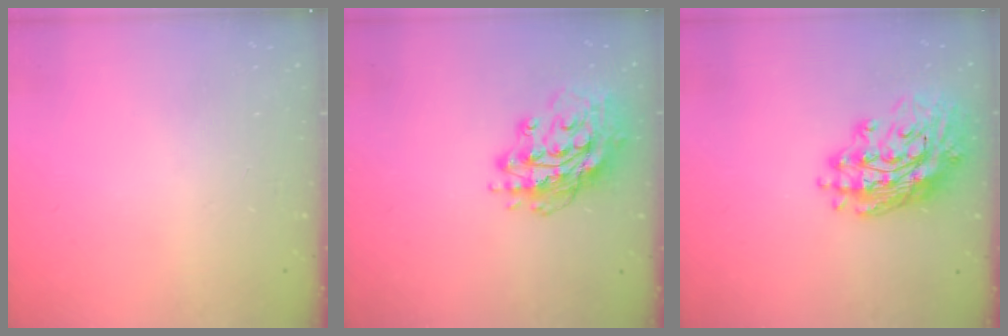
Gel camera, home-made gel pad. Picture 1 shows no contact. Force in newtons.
{"total": 15.9, "press": 15.8, "slide": 1.3}
{"total": 18.1, "press": 17.6, "slide": 4.0}